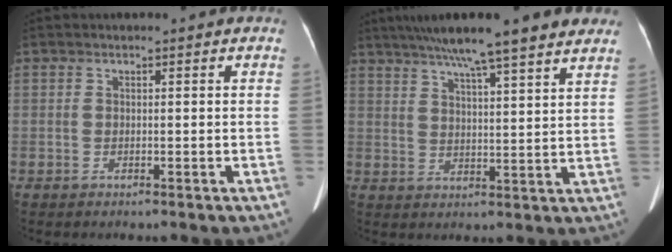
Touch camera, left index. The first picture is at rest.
{"total": 16.8, "force": [13.4, 1.0, 10.0], "torque": [-0.160, 0.033, 0.186]}